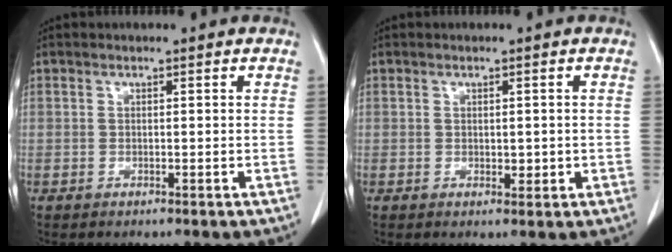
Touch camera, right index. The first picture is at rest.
{"total": 1.9, "force": [-0.1, 1.1, 1.5], "torque": [-0.018, -0.003, 0.004]}